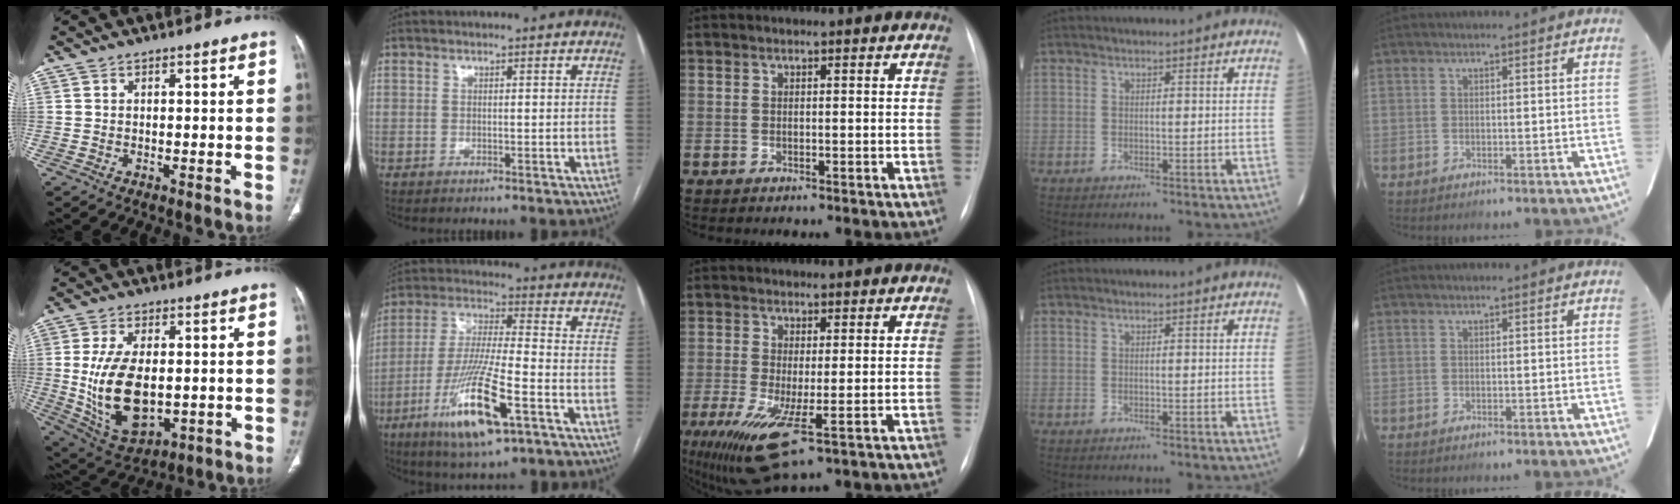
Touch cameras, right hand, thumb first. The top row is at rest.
{"thumb": {"total": 15.6, "force": [-0.6, 8.7, 13.0], "torque": [-0.237, -0.010, 0.012]}, "index": {"total": 16.1, "force": [-7.4, 2.2, 14.1], "torque": [-0.279, -0.024, -0.129]}, "middle": {"total": 8.4, "force": [-2.6, 1.5, 7.8], "torque": [-0.148, -0.028, -0.039]}}